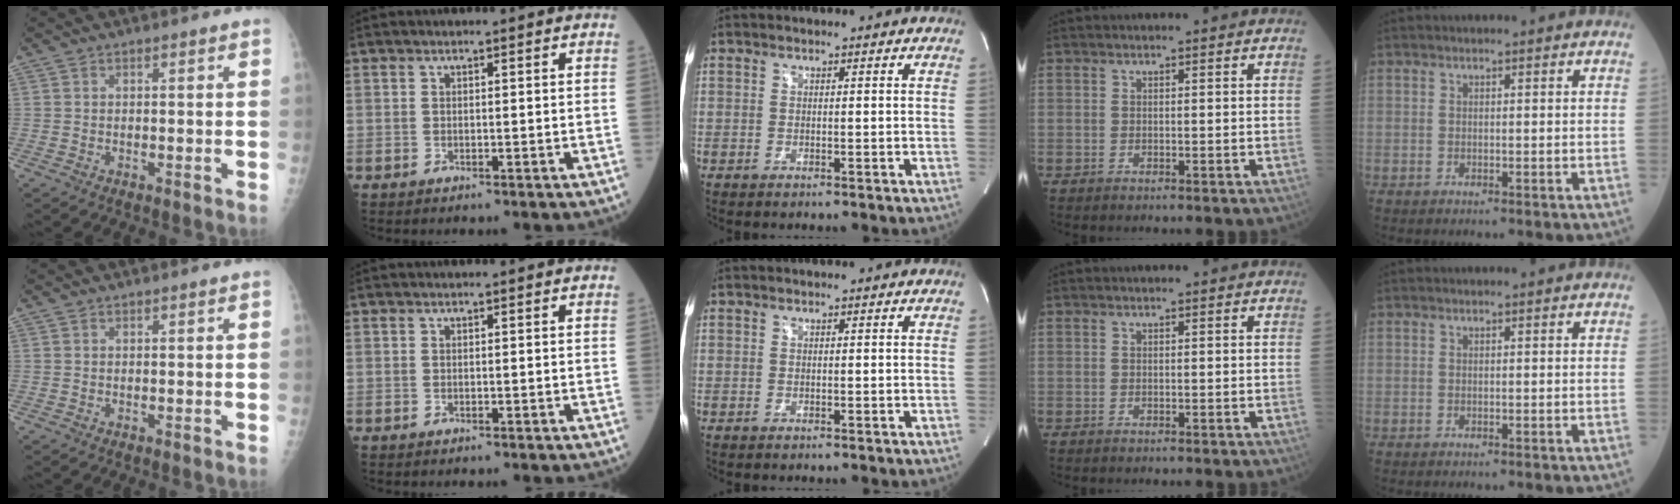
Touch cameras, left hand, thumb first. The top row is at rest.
{}